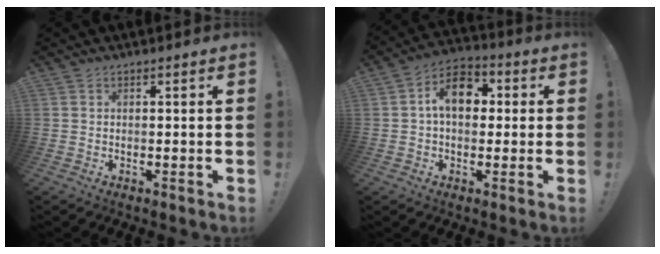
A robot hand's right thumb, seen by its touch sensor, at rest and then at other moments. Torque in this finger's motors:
{"motor_torque": [1.11, 2.25, 0.96, -0.85, 0.03]}